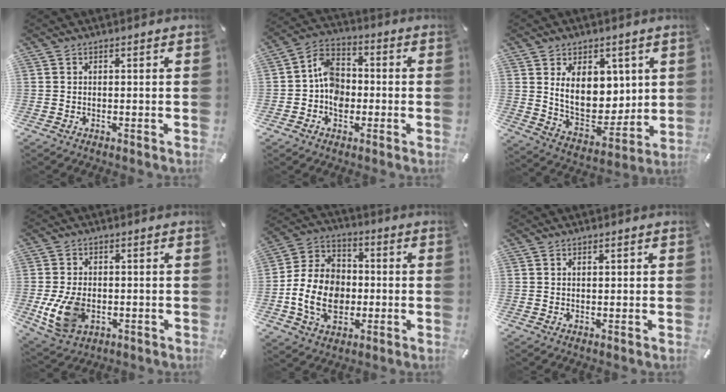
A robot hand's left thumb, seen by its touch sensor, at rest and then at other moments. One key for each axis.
{"total": 8.5, "fx": -1.5, "fy": 7.0, "fz": 4.6, "tx": -0.107, "ty": 0.024, "tz": -0.025}
{"total": 13.2, "fx": 4.5, "fy": 9.6, "fz": 7.9, "tx": -0.121, "ty": -0.035, "tz": 0.087}
{"total": 9.8, "fx": -1.9, "fy": 6.9, "fz": 6.7, "tx": -0.151, "ty": -0.003, "tz": -0.033}
{"total": 14.2, "fx": -2.9, "fy": 11.1, "fz": 8.4, "tx": -0.193, "ty": 0.016, "tz": -0.051}
{"total": 0.9, "fx": 0.4, "fy": 0.4, "fz": 0.8, "tx": -0.016, "ty": 0.002, "tz": 0.006}